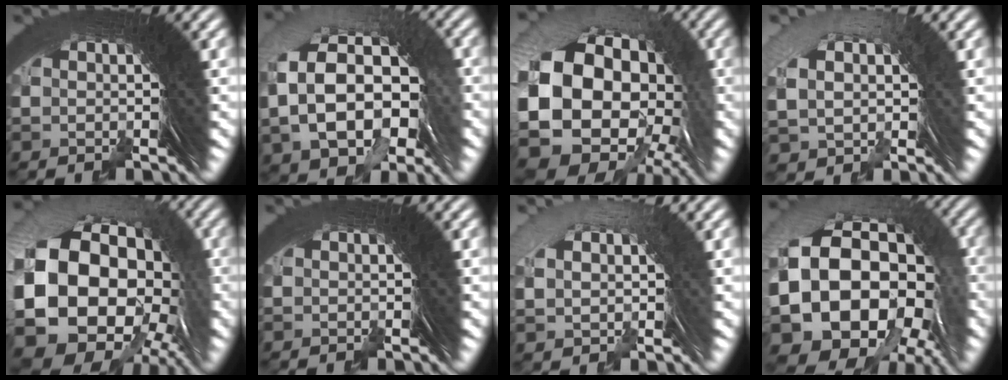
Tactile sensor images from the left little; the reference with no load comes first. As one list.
[{"total": 10.6, "force": [0.4, 7.6, 7.4], "torque": [-0.146, -0.010, 0.004]}, {"total": 16.5, "force": [-1.5, 11.8, 11.4], "torque": [-0.249, -0.048, -0.014]}, {"total": 3.2, "force": [-0.1, 2.5, 2.0], "torque": [-0.065, -0.005, 0.009]}, {"total": 19.2, "force": [-1.7, 14.1, 12.9], "torque": [-0.279, -0.053, -0.016]}, {"total": 0.0}, {"total": 2.1, "force": [0.8, 1.1, 1.6], "torque": [-0.029, 0.014, 0.020]}, {"total": 21.5, "force": [-3.1, 16.6, 13.2], "torque": [-0.290, -0.063, -0.043]}]